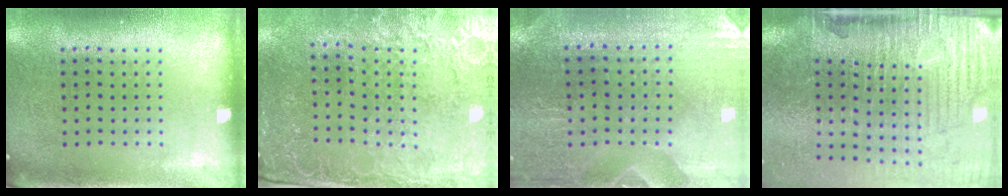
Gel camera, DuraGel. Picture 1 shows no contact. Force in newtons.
{"total": 3.0, "press": 2.8, "slide": 1.1}
{"total": 0.6, "press": 0.6, "slide": 0.0}
{"total": 5.4, "press": 4.4, "slide": 3.1}